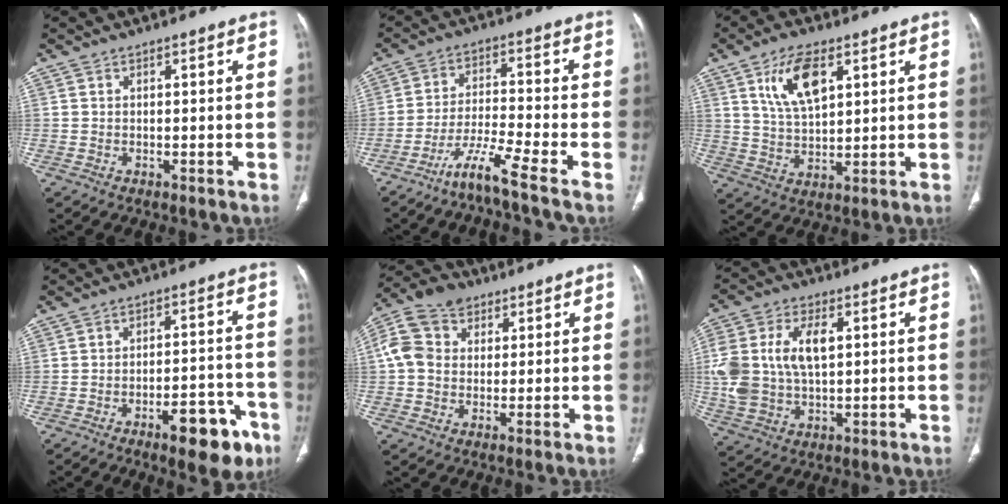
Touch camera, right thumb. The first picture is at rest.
{"total": 8.3, "force": [-6.0, -0.7, 5.7], "torque": [-0.121, 0.025, -0.119]}
{"total": 10.3, "force": [4.4, 4.8, 7.9], "torque": [-0.133, -0.015, 0.089]}
{"total": 11.7, "force": [-6.4, 4.5, 8.6], "torque": [-0.086, 0.039, -0.084]}
{"total": 10.6, "force": [2.9, 8.7, 5.3], "torque": [-0.100, 0.021, 0.045]}
{"total": 14.3, "force": [2.4, 8.5, 11.3], "torque": [-0.240, 0.008, 0.052]}